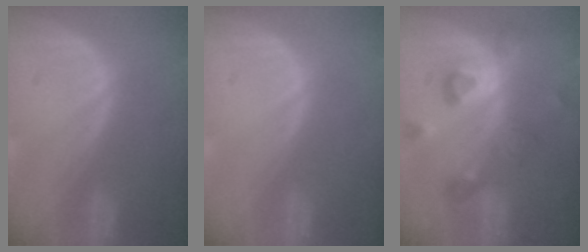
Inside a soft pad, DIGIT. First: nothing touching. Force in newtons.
{"total": 0.0}
{"total": 8.4, "press": 7.8, "slide": 3.1}